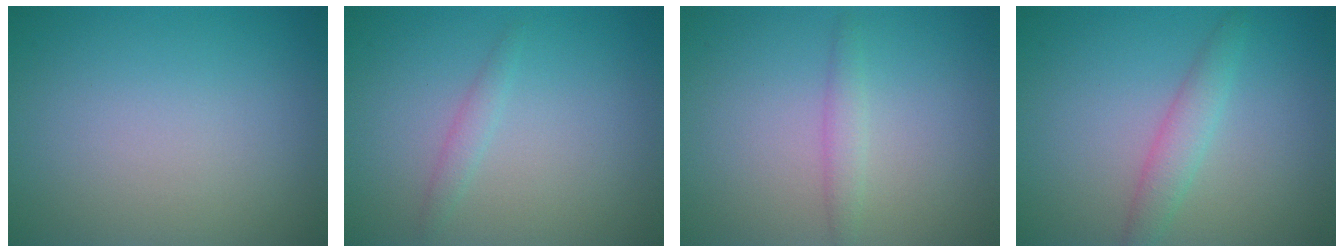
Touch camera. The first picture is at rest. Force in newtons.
{"total": 1.1, "press": 1.1, "slide": 0.1}
{"total": 1.4, "press": 1.4, "slide": 0.0}
{"total": 2.3, "press": 2.3, "slide": 0.2}